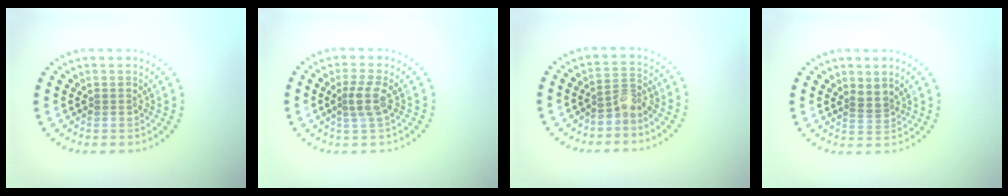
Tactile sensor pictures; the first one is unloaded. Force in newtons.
{"total": 2.1, "press": 1.7, "slide": 1.2}
{"total": 2.0, "press": 1.6, "slide": 1.3}
{"total": 1.4, "press": 0.9, "slide": 1.1}